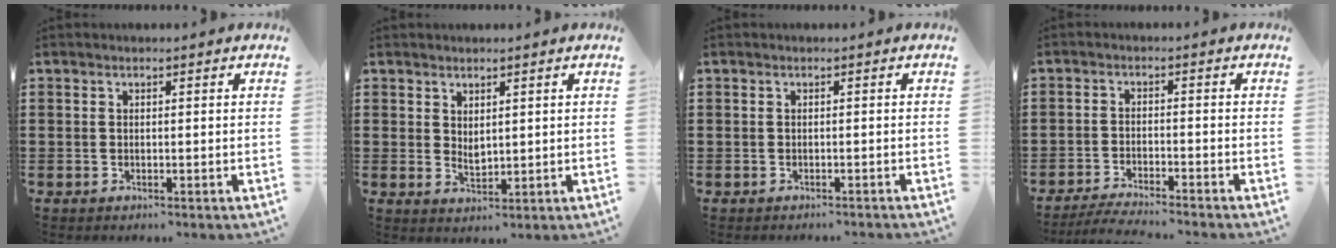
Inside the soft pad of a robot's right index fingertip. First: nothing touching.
{"total": 1.9, "force": [1.3, 0.9, 1.2], "torque": [-0.023, 0.000, 0.024]}
{"total": 0.6, "force": [-0.6, -0.1, 0.0], "torque": [-0.001, -0.002, -0.013]}
{"total": 3.5, "force": [-3.4, -0.3, 0.8], "torque": [-0.013, -0.004, -0.066]}